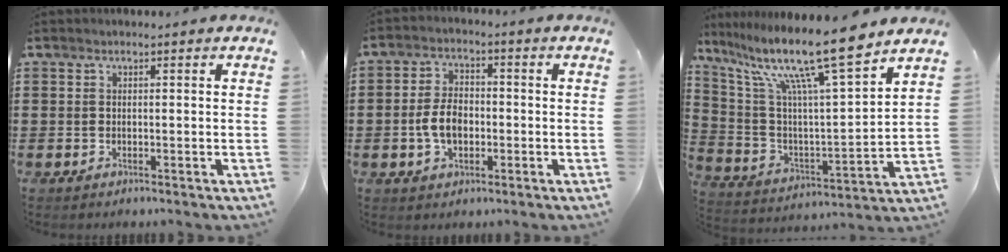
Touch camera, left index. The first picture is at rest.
{"total": 5.8, "force": [-1.2, 3.4, 4.5], "torque": [-0.095, -0.001, -0.029]}
{"total": 15.1, "force": [11.4, 0.9, 9.8], "torque": [-0.209, -0.066, 0.183]}